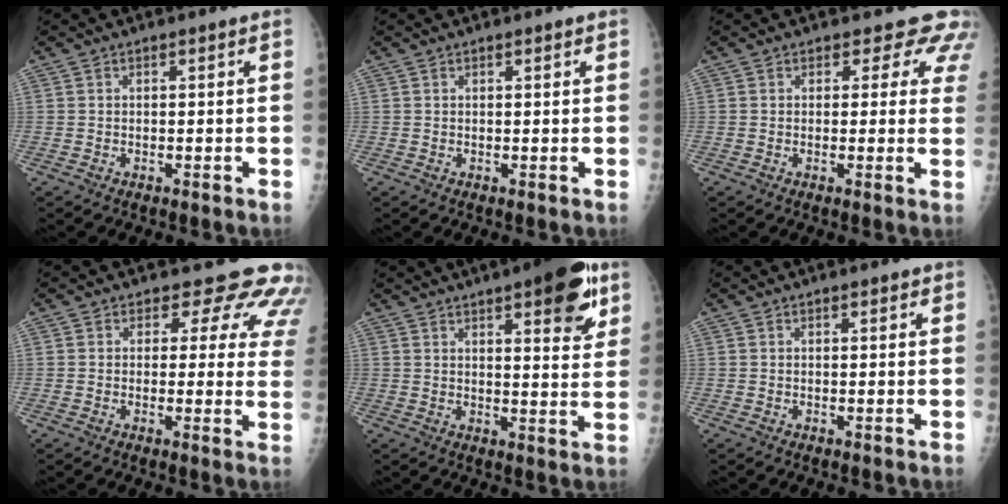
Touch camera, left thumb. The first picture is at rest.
{"total": 0.7, "force": [0.5, 0.2, 0.5], "torque": [-0.004, -0.001, 0.007]}
{"total": 6.7, "force": [5.6, 3.6, 0.8], "torque": [0.037, -0.024, 0.039]}
{"total": 11.9, "force": [10.3, 5.4, 2.3], "torque": [0.032, -0.059, 0.086]}
{"total": 13.8, "force": [7.6, 4.3, 10.8], "torque": [-0.109, -0.031, 0.098]}
{"total": 1.1, "force": [0.8, 0.4, 0.7], "torque": [-0.004, -0.002, 0.009]}